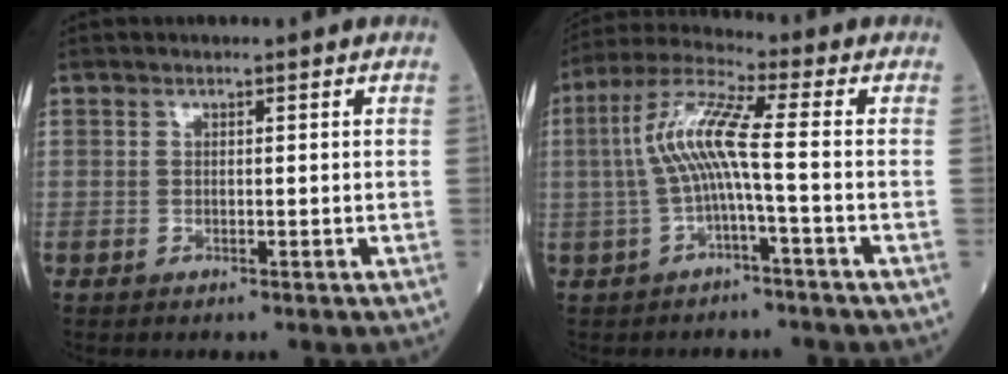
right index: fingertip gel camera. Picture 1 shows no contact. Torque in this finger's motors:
{"motor_torque": [1.14, -0.26, 0.66, 0.21]}